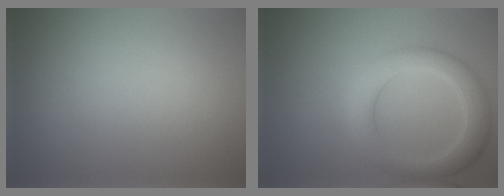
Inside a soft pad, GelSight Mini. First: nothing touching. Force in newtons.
{"total": 4.2, "press": 4.2, "slide": 0.1}